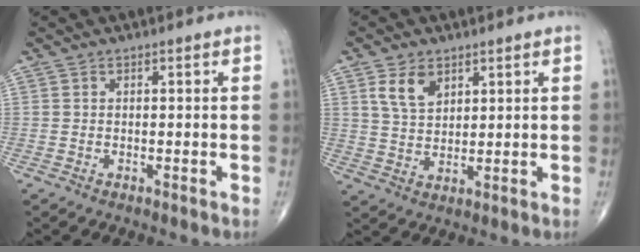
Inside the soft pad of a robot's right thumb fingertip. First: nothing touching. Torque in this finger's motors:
{"motor_torque": [-0.03, 0.05, 0.59, 0.45, 0.03]}